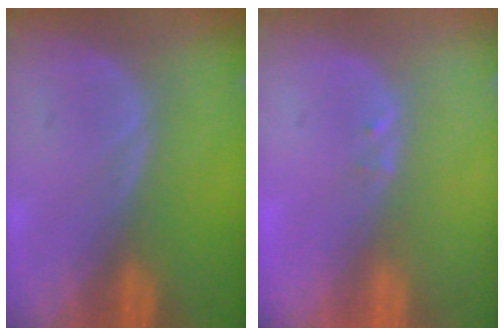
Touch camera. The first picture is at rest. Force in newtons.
{"total": 0.6, "press": 0.6, "slide": 0.2}